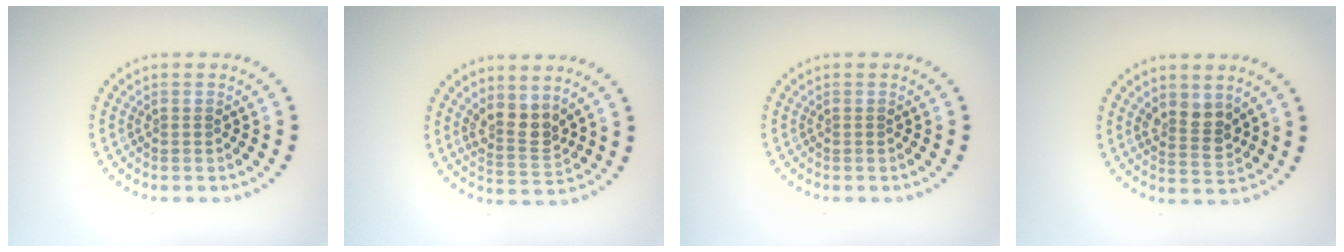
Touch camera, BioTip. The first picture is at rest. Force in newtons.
{"total": 2.8, "press": 2.4, "slide": 1.5}
{"total": 0.0}
{"total": 2.6, "press": 2.4, "slide": 1.0}